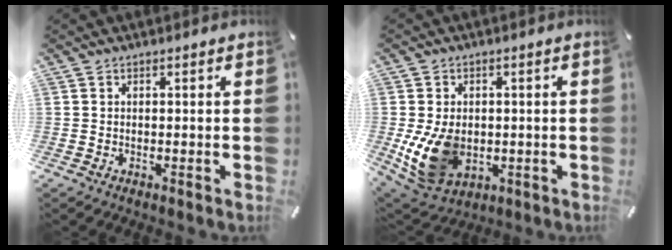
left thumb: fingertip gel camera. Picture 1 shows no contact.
{"total": 12.1, "force": [-1.8, 9.1, 7.8], "torque": [-0.164, 0.001, -0.027]}